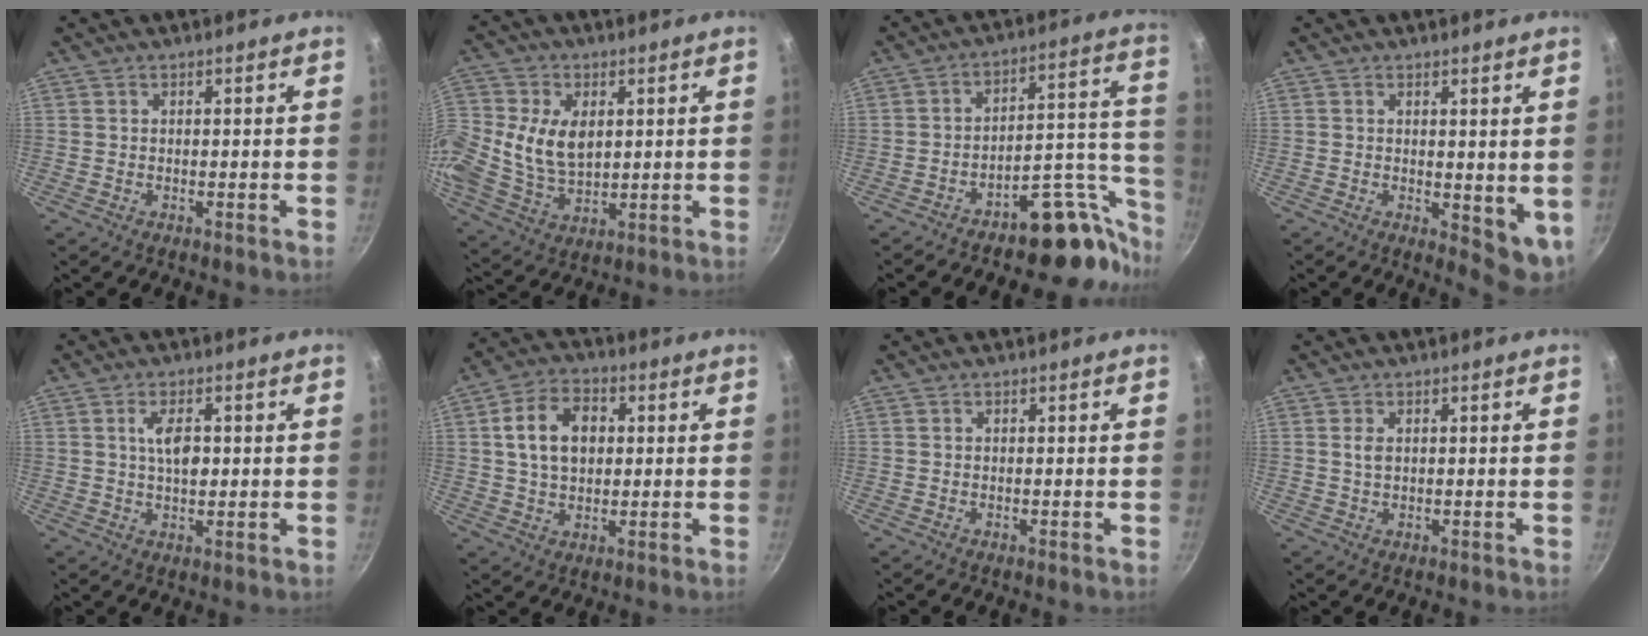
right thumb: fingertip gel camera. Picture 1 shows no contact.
{"total": 13.1, "force": [1.9, 9.3, 9.1], "torque": [-0.181, -0.003, 0.035]}
{"total": 16.6, "force": [-11.8, 7.8, 8.7], "torque": [-0.033, 0.108, -0.171]}
{"total": 6.3, "force": [0.8, 3.2, 5.4], "torque": [-0.060, -0.011, 0.016]}
{"total": 5.5, "force": [0.8, 2.7, 4.7], "torque": [-0.073, 0.001, 0.013]}
{"total": 10.8, "force": [1.9, 7.6, 7.4], "torque": [-0.109, 0.013, 0.025]}
{"total": 0.0}
{"total": 2.0, "force": [0.5, 1.3, 1.5], "torque": [-0.026, -0.001, 0.009]}